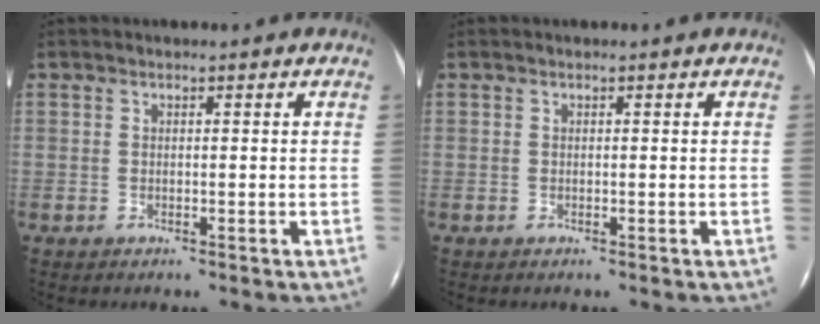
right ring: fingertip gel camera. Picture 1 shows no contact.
{"total": 0.0}